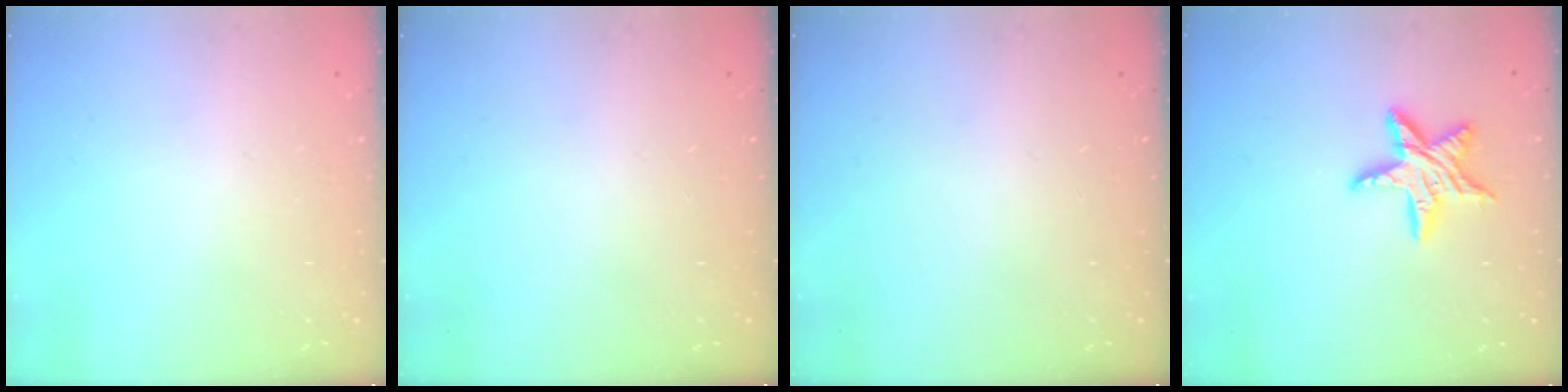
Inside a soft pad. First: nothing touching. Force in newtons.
{"total": 0.0}
{"total": 0.0}
{"total": 11.6, "press": 11.6, "slide": 0.9}